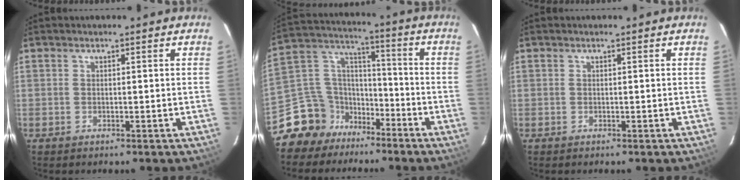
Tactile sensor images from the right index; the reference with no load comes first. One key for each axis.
{"total": 12.8, "fx": -9.5, "fy": 8.4, "fz": 2.1, "tx": -0.068, "ty": 0.063, "tz": -0.168}
{"total": 0.0}